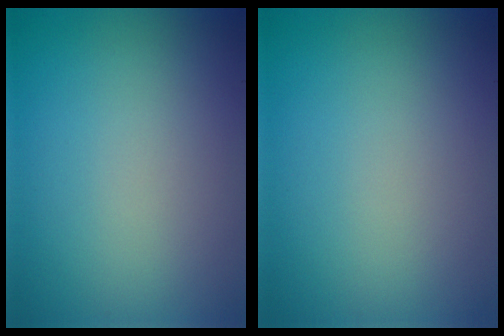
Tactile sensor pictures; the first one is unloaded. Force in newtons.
{"total": 0.0}